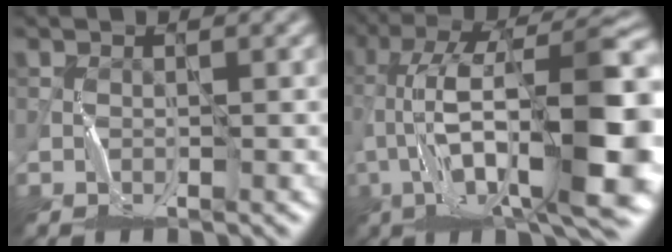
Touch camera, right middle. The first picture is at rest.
{"total": 15.8, "force": [-1.6, 5.2, 14.8], "torque": [-0.264, 0.042, -0.025]}